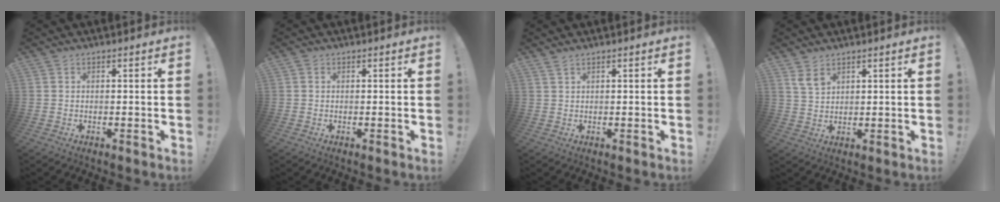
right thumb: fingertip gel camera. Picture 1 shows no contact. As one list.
[{"total": 0.0}, {"total": 1.3, "force": [1.0, 0.2, 0.8], "torque": [-0.019, 0.000, 0.020]}, {"total": 4.4, "force": [3.2, 2.2, 2.1], "torque": [-0.030, -0.019, 0.059]}]